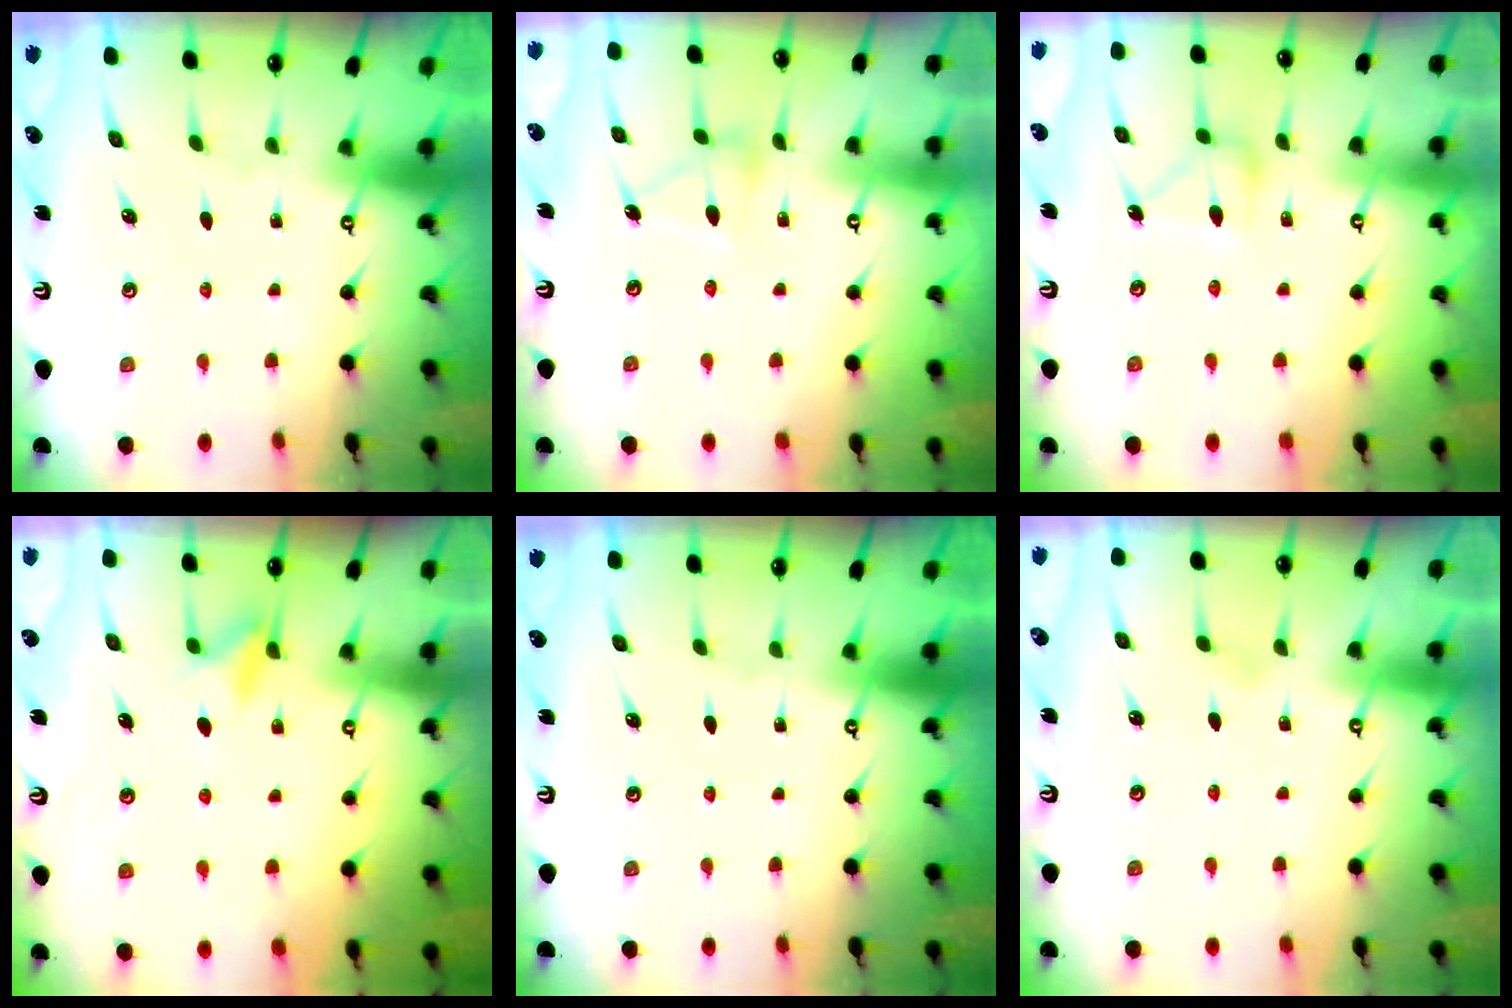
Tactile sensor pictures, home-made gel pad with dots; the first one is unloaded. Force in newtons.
{"total": 5.9, "press": 5.9, "slide": 0.5}
{"total": 12.6, "press": 12.6, "slide": 0.4}
{"total": 5.8, "press": 5.7, "slide": 0.7}
{"total": 0.0}
{"total": 3.7, "press": 3.7, "slide": 0.2}